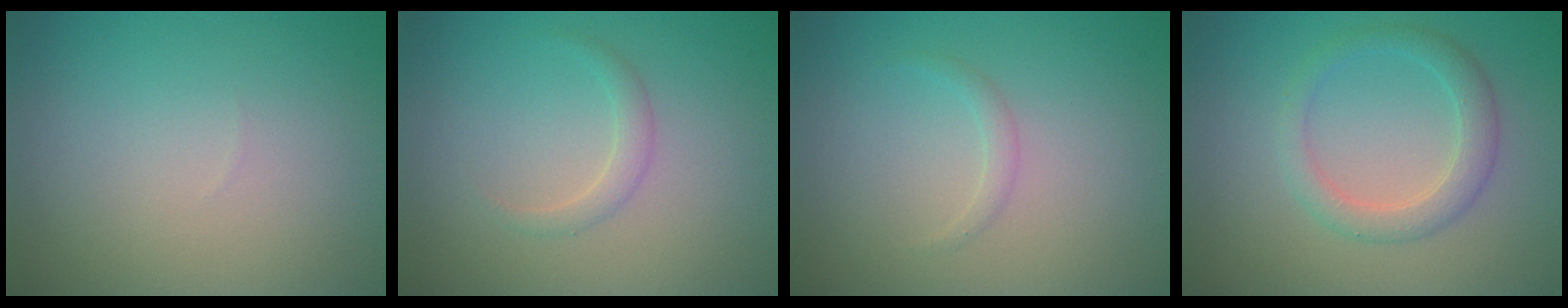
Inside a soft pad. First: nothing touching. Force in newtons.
{"total": 1.2, "press": 1.2, "slide": 0.0}
{"total": 0.9, "press": 0.9, "slide": 0.0}
{"total": 2.7, "press": 2.7, "slide": 0.2}